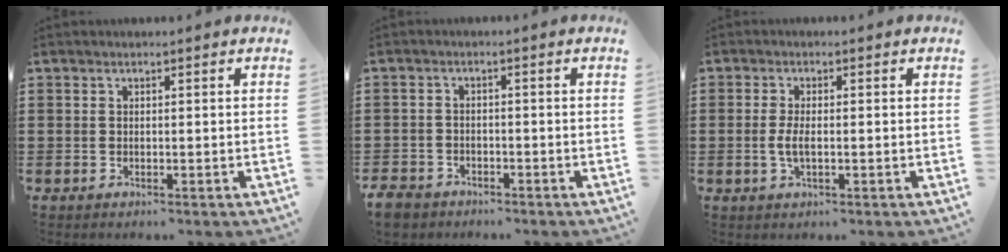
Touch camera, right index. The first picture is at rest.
{"total": 2.9, "force": [-2.7, 1.1, 0.3], "torque": [-0.017, 0.000, -0.060]}
{"total": 3.0, "force": [-0.4, 0.9, 2.8], "torque": [-0.065, -0.006, -0.013]}